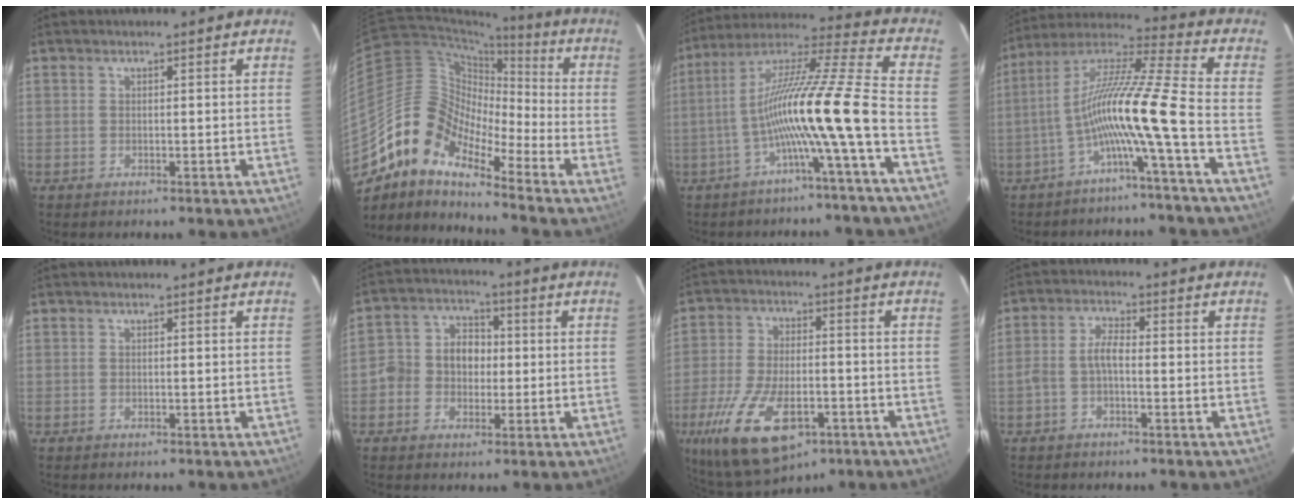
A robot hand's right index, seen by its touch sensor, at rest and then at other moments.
{"total": 13.0, "force": [-9.5, 5.6, 6.8], "torque": [-0.107, 0.013, -0.204]}
{"total": 15.9, "force": [-5.9, -1.5, 14.6], "torque": [-0.247, -0.004, -0.112]}
{"total": 13.4, "force": [-5.3, -1.3, 12.2], "torque": [-0.221, 0.008, -0.105]}
{"total": 0.0}
{"total": 7.5, "force": [-1.1, 6.6, 3.3], "torque": [-0.067, 0.023, -0.023]}
{"total": 18.0, "force": [-8.8, 8.4, 13.3], "torque": [-0.287, -0.041, -0.146]}
{"total": 3.5, "force": [-1.2, 1.2, 3.0], "torque": [-0.072, 0.013, -0.026]}